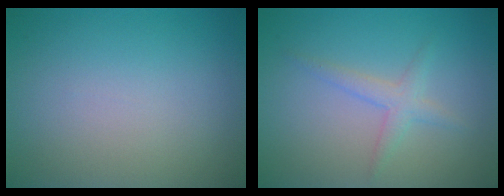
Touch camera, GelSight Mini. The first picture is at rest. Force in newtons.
{"total": 1.8, "press": 1.8, "slide": 0.0}